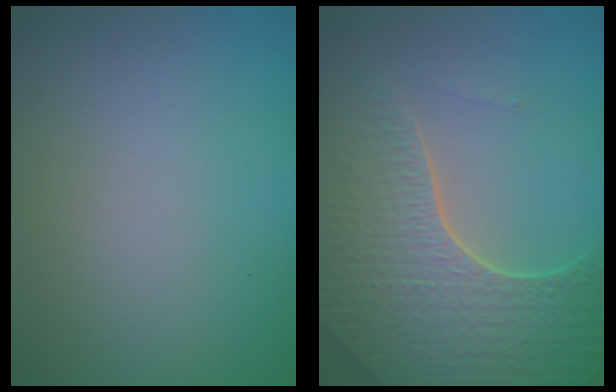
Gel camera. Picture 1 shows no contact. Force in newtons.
{"total": 7.8, "press": 5.6, "slide": 5.5}